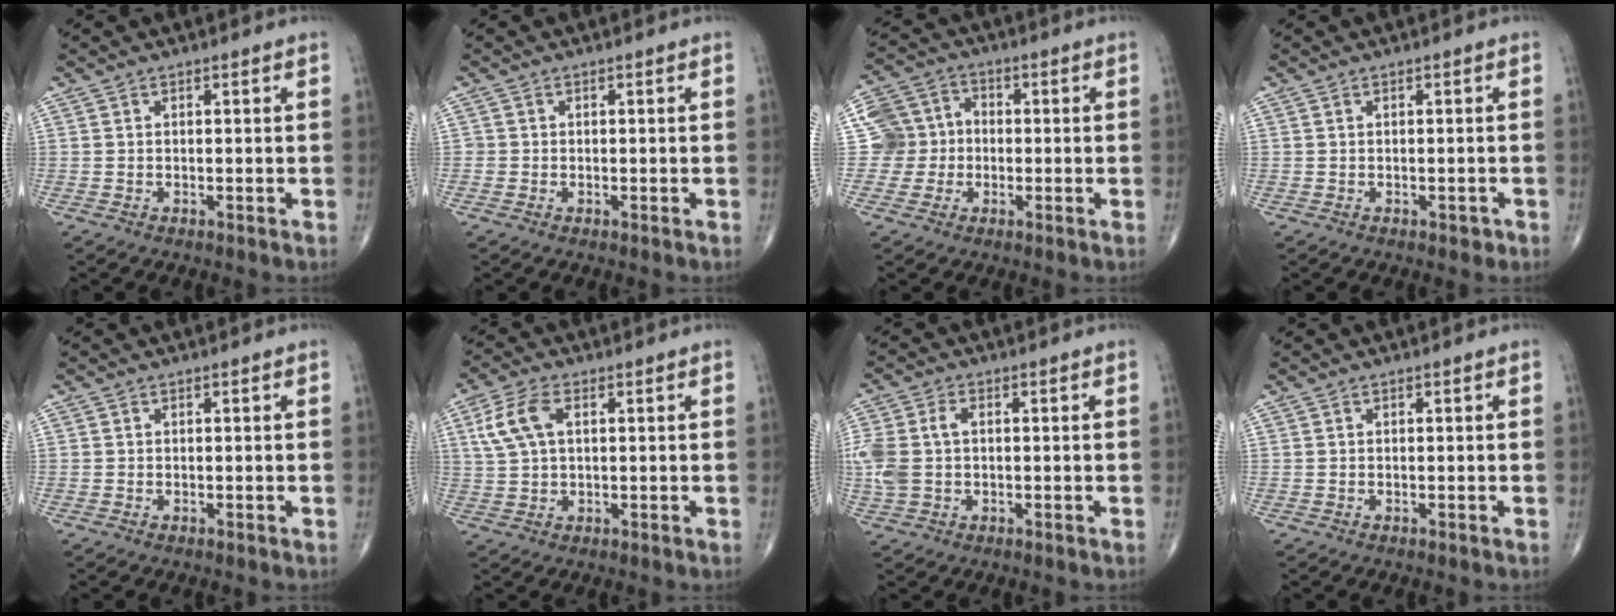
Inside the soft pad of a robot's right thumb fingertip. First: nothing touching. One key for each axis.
{"total": 0.7, "fx": -0.2, "fy": 0.7, "fz": 0.0, "tx": 0.004, "ty": 0.005, "tz": -0.006}
{"total": 0.5, "fx": 0.0, "fy": 0.5, "fz": 0.0, "tx": 0.004, "ty": 0.004, "tz": -0.001}
{"total": 1.0, "fx": -0.4, "fy": 0.7, "fz": 0.6, "tx": -0.005, "ty": 0.000, "tz": -0.005}
{"total": 0.0}
{"total": 7.2, "fx": 2.1, "fy": 4.0, "fz": 5.7, "tx": -0.127, "ty": 0.009, "tz": 0.041}
{"total": 8.2, "fx": 0.3, "fy": 5.5, "fz": 6.0, "tx": -0.155, "ty": 0.021, "tz": 0.010}
{"total": 0.0}